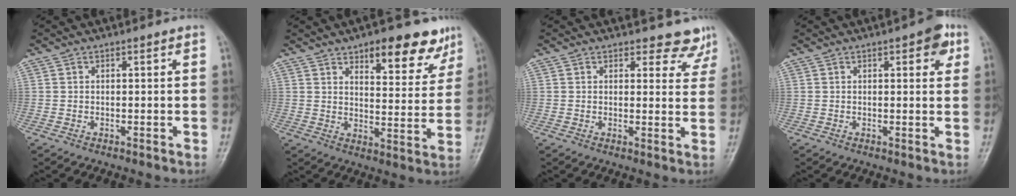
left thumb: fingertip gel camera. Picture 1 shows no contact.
{"total": 12.9, "force": [8.5, 5.2, 8.3], "torque": [-0.062, -0.046, 0.116]}
{"total": 5.7, "force": [5.2, 2.4, 0.3], "torque": [0.031, -0.034, 0.042]}
{"total": 4.5, "force": [2.1, 1.8, 3.5], "torque": [-0.029, -0.003, 0.017]}